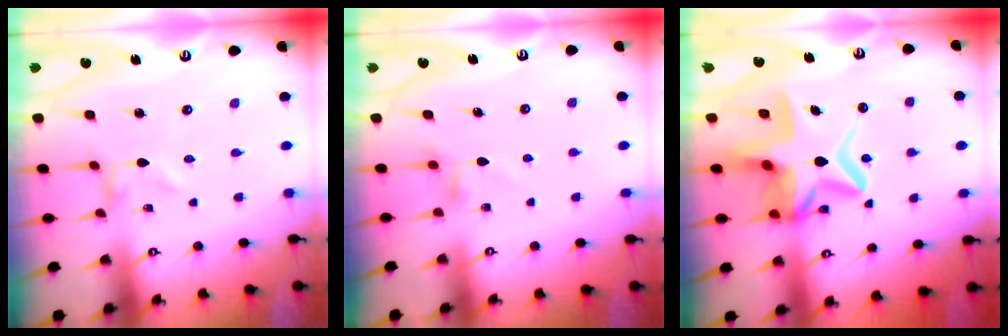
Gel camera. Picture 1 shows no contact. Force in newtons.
{"total": 5.2, "press": 5.2, "slide": 0.4}
{"total": 16.3, "press": 16.2, "slide": 1.7}